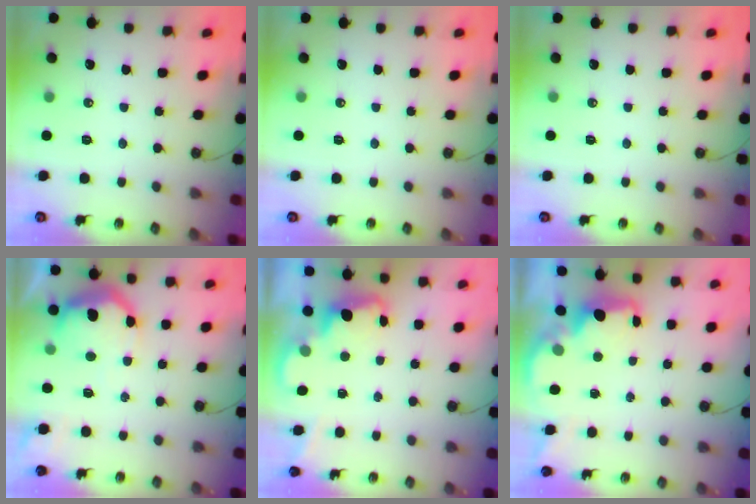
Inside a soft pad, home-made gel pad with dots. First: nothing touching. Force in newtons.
{"total": 0.0}
{"total": 0.0}
{"total": 13.7, "press": 13.7, "slide": 1.0}
{"total": 2.4, "press": 2.4, "slide": 0.5}
{"total": 2.2, "press": 2.0, "slide": 0.7}